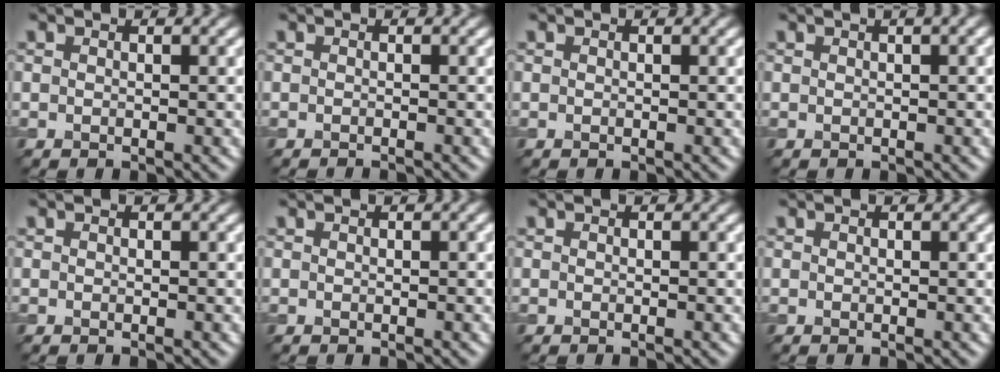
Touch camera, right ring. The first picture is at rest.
{"total": 0.8, "force": [-0.7, 0.1, 0.3], "torque": [0.002, -0.002, -0.012]}
{"total": 0.0}
{"total": 1.6, "force": [0.7, 0.4, 1.3], "torque": [-0.015, 0.009, 0.005]}
{"total": 0.0}
{"total": 0.6, "force": [0.1, 0.1, 0.6], "torque": [-0.006, 0.008, 0.003]}
{"total": 0.0}
{"total": 0.0}